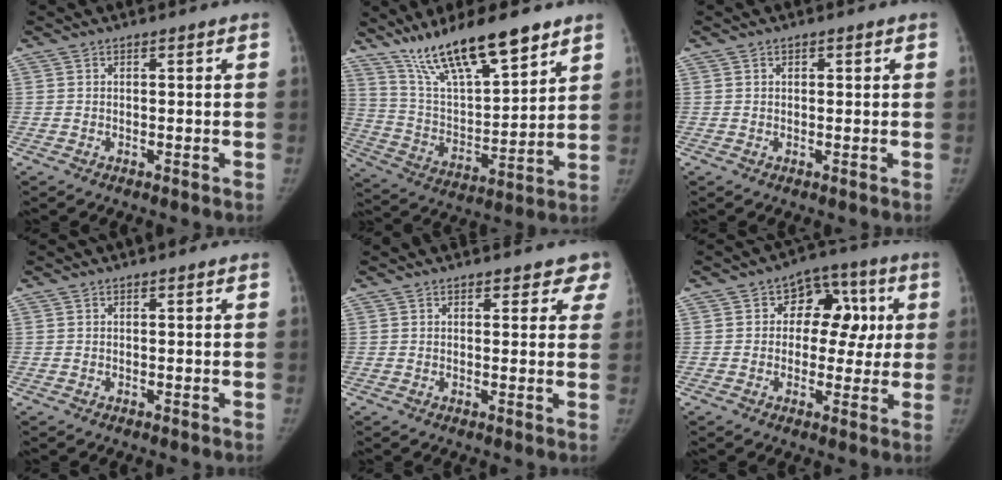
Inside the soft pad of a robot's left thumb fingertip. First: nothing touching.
{"total": 19.7, "force": [14.2, 5.2, 12.7], "torque": [-0.197, -0.060, 0.260]}
{"total": 0.7, "force": [0.3, 0.6, 0.2], "torque": [0.005, -0.001, 0.003]}
{"total": 0.0}
{"total": 4.2, "force": [3.4, 2.3, 0.8], "torque": [0.038, -0.014, 0.025]}
{"total": 11.2, "force": [1.7, 8.2, 7.4], "torque": [-0.038, 0.023, 0.017]}